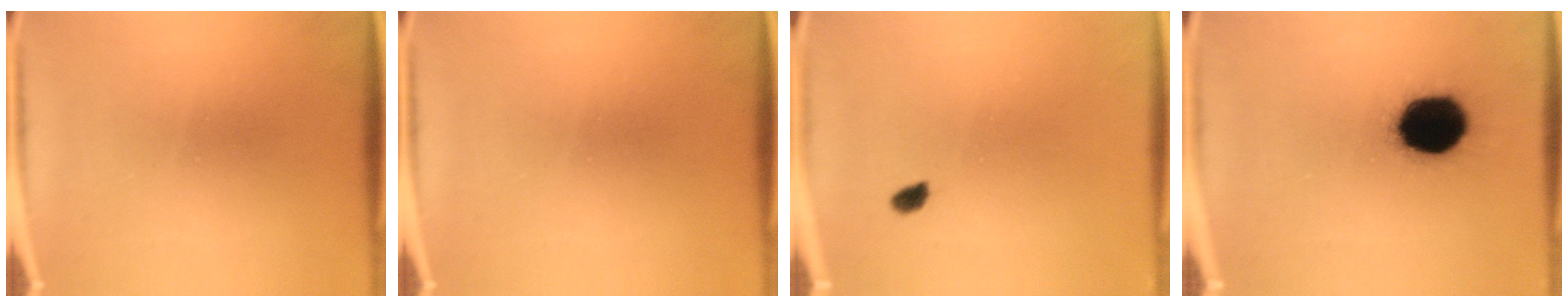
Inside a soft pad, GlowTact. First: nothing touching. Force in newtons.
{"total": 0.0}
{"total": 1.5}
{"total": 15.6}